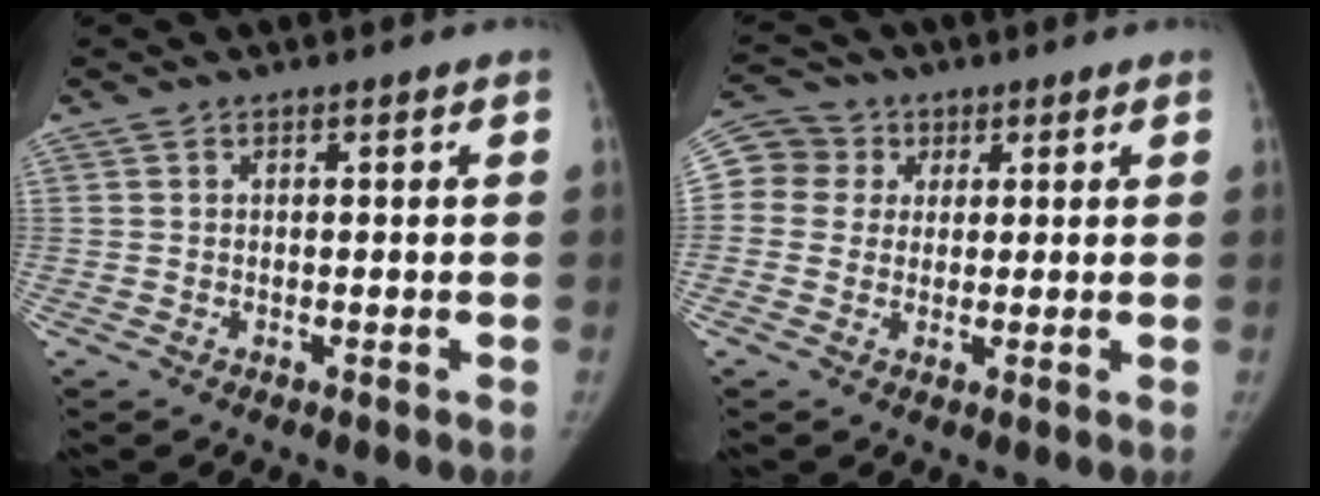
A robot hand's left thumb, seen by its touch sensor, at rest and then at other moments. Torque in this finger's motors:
{"motor_torque": [-0.46, 1.26, -0.24, 0.12, 0.00]}